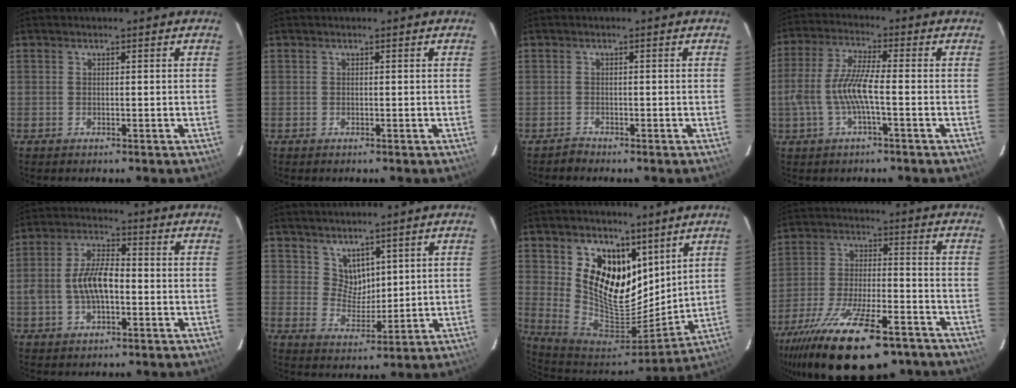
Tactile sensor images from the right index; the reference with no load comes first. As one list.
[{"total": 0.0}, {"total": 1.3, "force": [-1.1, 0.7, -0.4], "torque": [0.005, 0.008, -0.020]}, {"total": 8.8, "force": [-2.0, 1.4, 8.5], "torque": [-0.183, 0.002, -0.036]}, {"total": 8.1, "force": [-1.5, 3.8, 7.0], "torque": [-0.140, 0.012, -0.025]}, {"total": 5.0, "force": [3.5, 3.3, 1.2], "torque": [-0.011, 0.001, 0.074]}, {"total": 16.6, "force": [8.0, 10.9, 9.6], "torque": [-0.193, -0.013, 0.156]}, {"total": 24.8, "force": [-17.7, 8.1, 15.5], "torque": [-0.296, -0.053, -0.276]}]